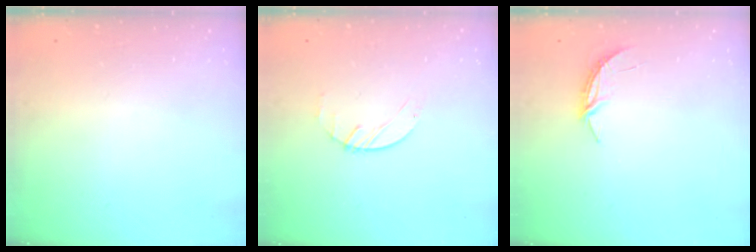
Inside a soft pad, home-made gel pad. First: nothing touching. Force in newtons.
{"total": 1.2, "press": 1.2, "slide": 0.2}
{"total": 4.4, "press": 4.3, "slide": 0.4}